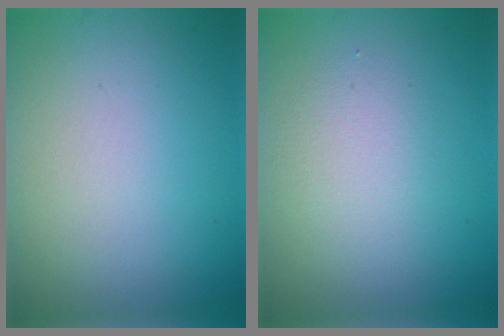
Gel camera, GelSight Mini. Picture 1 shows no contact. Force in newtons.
{"total": 2.0, "press": 2.0, "slide": 0.1}